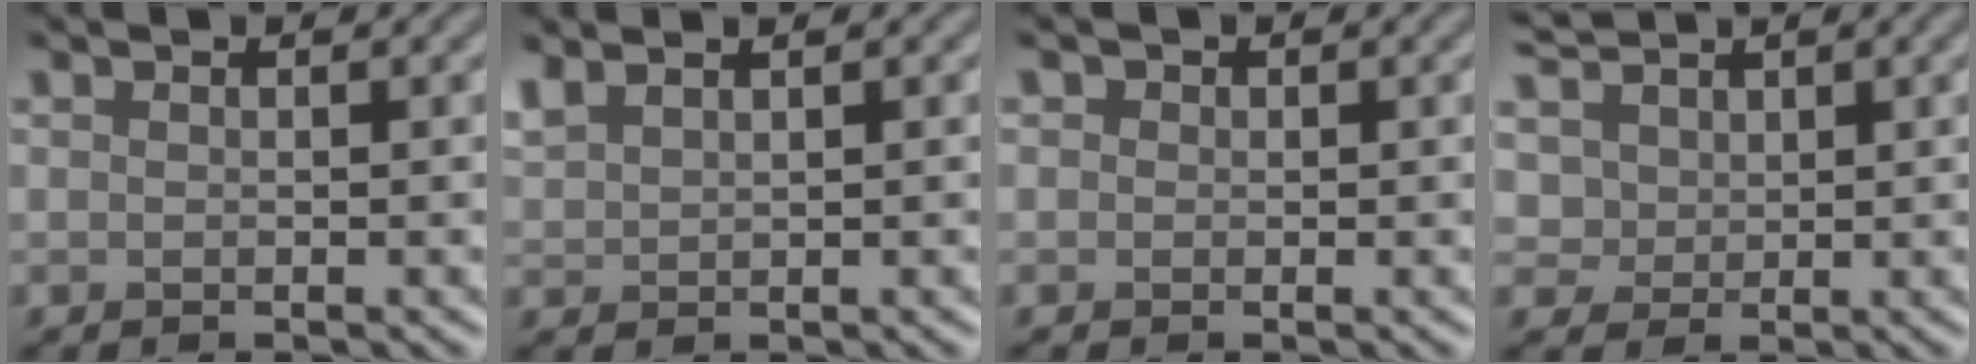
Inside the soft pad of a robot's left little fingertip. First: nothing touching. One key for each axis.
{"total": 2.0, "fx": 1.4, "fy": 0.9, "fz": 1.1, "tx": -0.036, "ty": 0.007, "tz": 0.034}
{"total": 1.5, "fx": 0.6, "fy": 1.2, "fz": 0.6, "tx": -0.014, "ty": 0.005, "tz": 0.006}
{"total": 7.6, "fx": 4.0, "fy": 5.3, "fz": 3.7, "tx": -0.094, "ty": 0.017, "tz": 0.055}